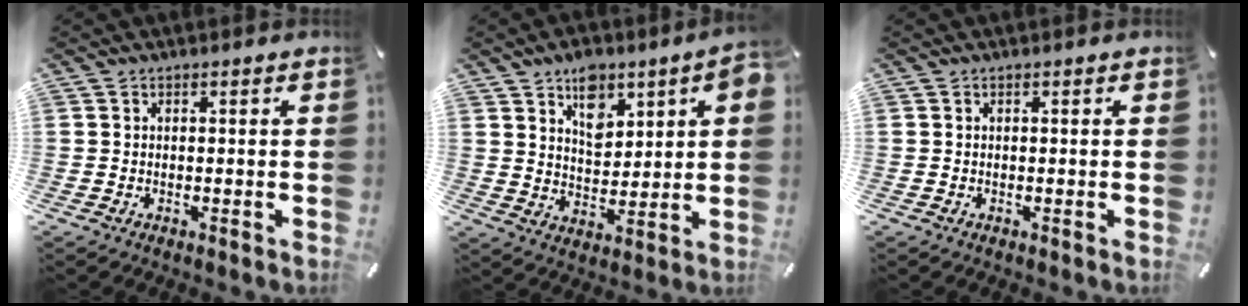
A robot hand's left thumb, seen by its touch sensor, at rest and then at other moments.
{"total": 9.1, "force": [5.1, 5.3, 5.4], "torque": [-0.072, -0.020, 0.087]}
{"total": 0.0}